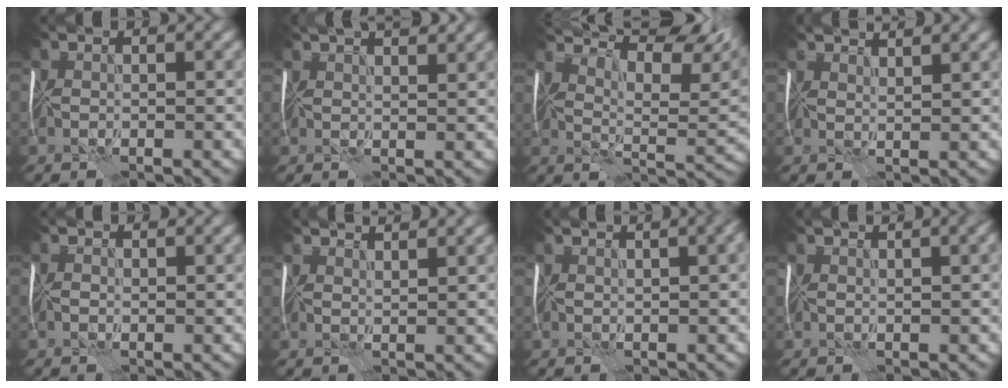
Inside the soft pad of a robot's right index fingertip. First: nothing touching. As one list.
[{"total": 7.1, "force": [5.0, 2.7, 4.3], "torque": [-0.043, 0.042, 0.048]}, {"total": 15.0, "force": [11.0, 4.5, 9.2], "torque": [-0.151, 0.037, 0.147]}, {"total": 4.3, "force": [3.8, 1.0, 1.7], "torque": [-0.018, 0.017, 0.037]}, {"total": 0.9, "force": [0.1, 0.7, 0.5], "torque": [-0.012, 0.004, -0.001]}, {"total": 3.6, "force": [3.2, 0.7, 1.4], "torque": [-0.015, 0.014, 0.030]}, {"total": 5.7, "force": [2.8, 2.1, 4.4], "torque": [-0.033, 0.025, 0.030]}, {"total": 4.0, "force": [2.2, 1.2, 3.1], "torque": [-0.028, 0.014, 0.027]}]